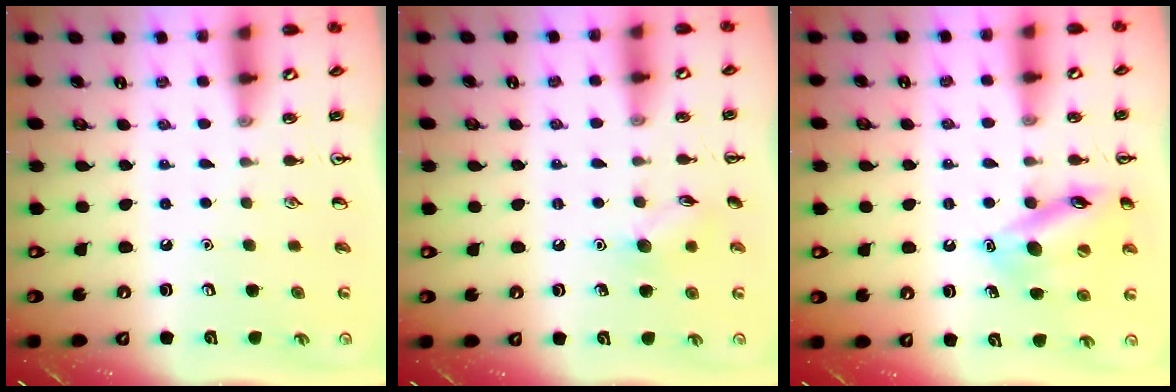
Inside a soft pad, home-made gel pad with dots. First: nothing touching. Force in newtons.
{"total": 7.1, "press": 7.0, "slide": 0.9}
{"total": 14.6, "press": 14.4, "slide": 2.0}